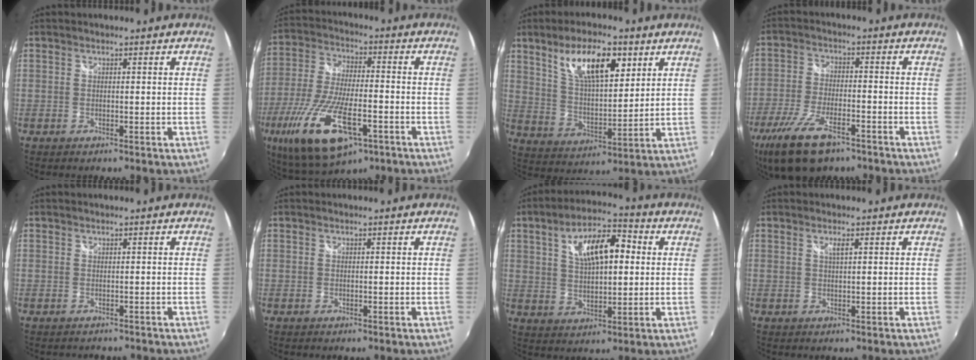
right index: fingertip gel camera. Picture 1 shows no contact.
{"total": 21.1, "force": [-9.9, 8.0, 16.8], "torque": [-0.354, -0.056, -0.173]}
{"total": 13.6, "force": [7.2, 5.3, 10.3], "torque": [-0.177, 0.012, 0.133]}
{"total": 13.9, "force": [-9.1, 5.6, 9.0], "torque": [-0.206, -0.032, -0.167]}
{"total": 1.1, "force": [-0.8, 0.7, 0.0], "torque": [-0.005, -0.002, -0.010]}
{"total": 0.0}
{"total": 12.3, "force": [3.2, 5.4, 10.6], "torque": [-0.178, 0.025, 0.055]}
{"total": 1.3, "force": [0.7, 0.1, 1.1], "torque": [-0.020, 0.000, 0.010]}